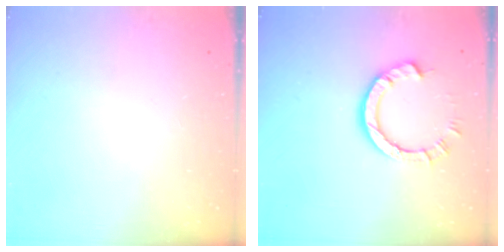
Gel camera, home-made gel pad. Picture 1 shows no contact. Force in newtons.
{"total": 7.7, "press": 7.7, "slide": 0.6}